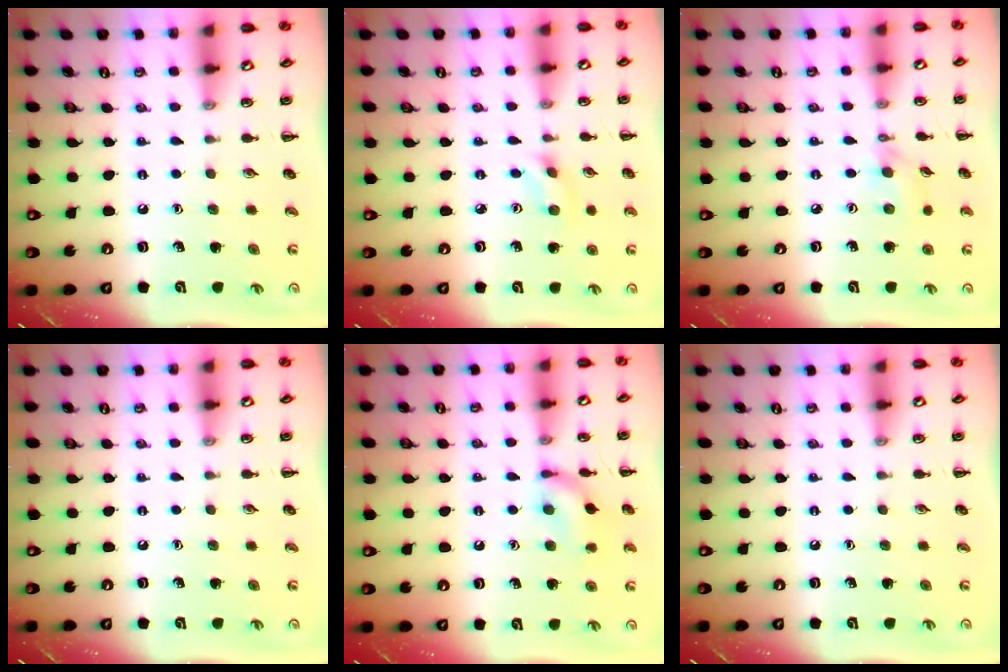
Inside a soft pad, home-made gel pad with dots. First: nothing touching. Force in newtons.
{"total": 2.8, "press": 2.6, "slide": 1.0}
{"total": 3.3, "press": 3.1, "slide": 1.1}
{"total": 0.0}
{"total": 11.0, "press": 11.0, "slide": 0.6}
{"total": 0.0}